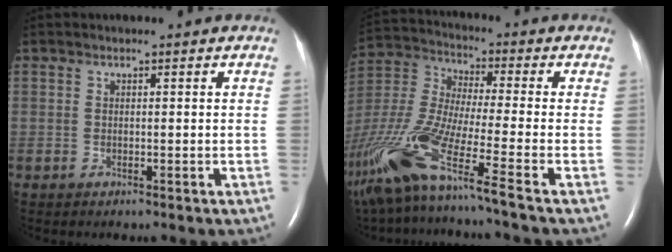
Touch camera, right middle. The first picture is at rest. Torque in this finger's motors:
{"motor_torque": [1.43, -0.70, 0.80, 0.21]}